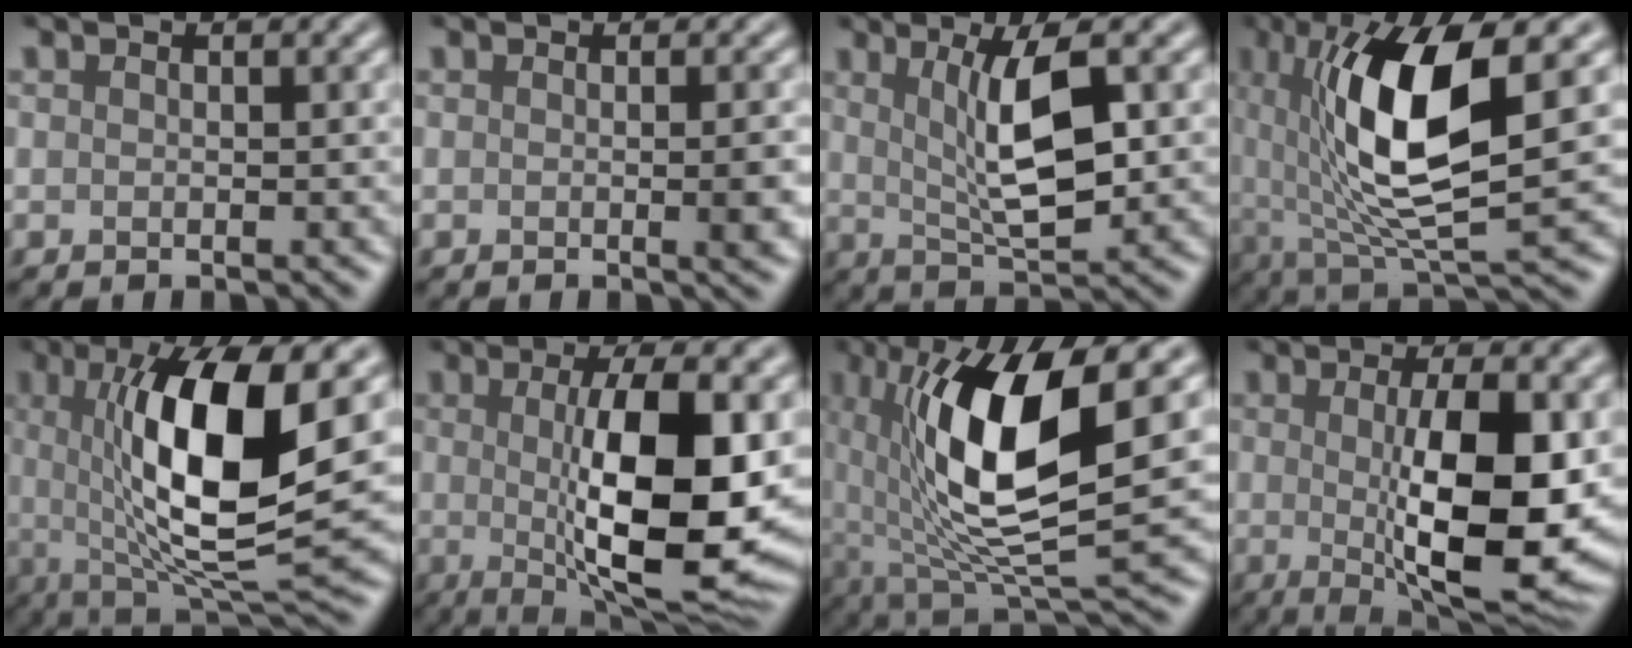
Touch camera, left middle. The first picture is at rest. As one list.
[{"total": 2.4, "force": [-0.1, 0.6, 2.3], "torque": [-0.023, 0.000, -0.004]}, {"total": 6.2, "force": [1.3, 1.6, 5.9], "torque": [-0.100, -0.002, 0.029]}, {"total": 11.0, "force": [1.7, 3.4, 10.3], "torque": [-0.183, -0.002, 0.034]}, {"total": 12.4, "force": [1.6, 3.4, 11.8], "torque": [-0.186, -0.003, 0.031]}, {"total": 11.7, "force": [-0.1, 3.5, 11.2], "torque": [-0.167, -0.012, 0.003]}, {"total": 12.2, "force": [1.8, 4.1, 11.4], "torque": [-0.207, -0.008, 0.034]}, {"total": 10.5, "force": [-0.3, 3.0, 10.1], "torque": [-0.152, -0.015, 0.003]}]